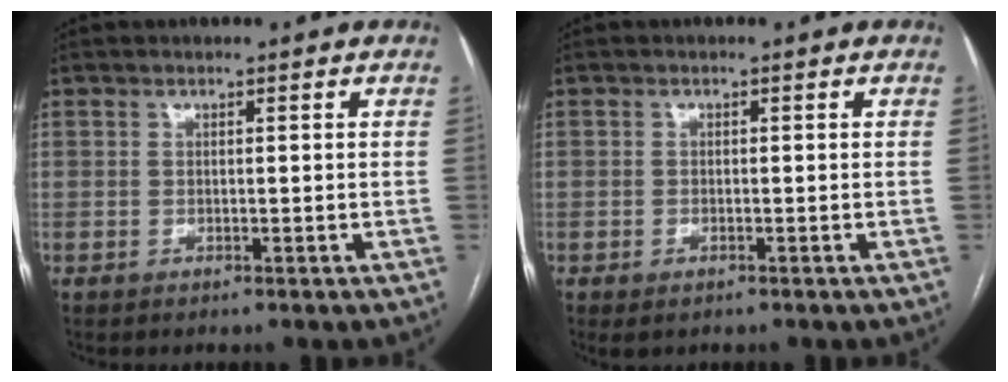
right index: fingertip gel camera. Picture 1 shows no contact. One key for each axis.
{"total": 1.5, "fx": -0.9, "fy": 0.7, "fz": 0.9, "tx": -0.017, "ty": -0.001, "tz": -0.006}